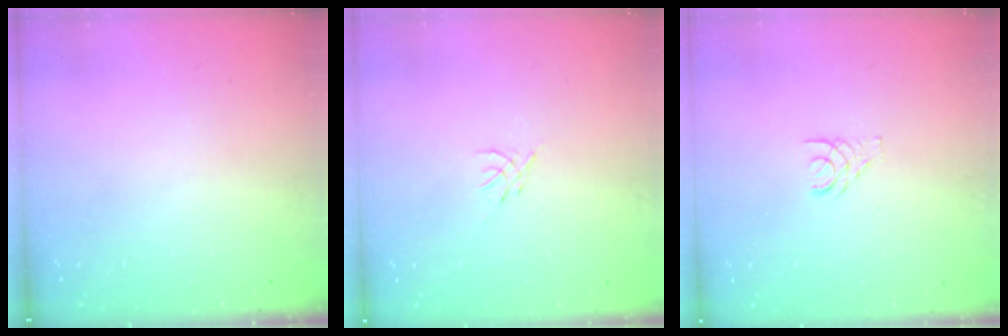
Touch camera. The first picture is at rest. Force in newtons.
{"total": 0.0}
{"total": 1.7, "press": 1.7, "slide": 0.2}